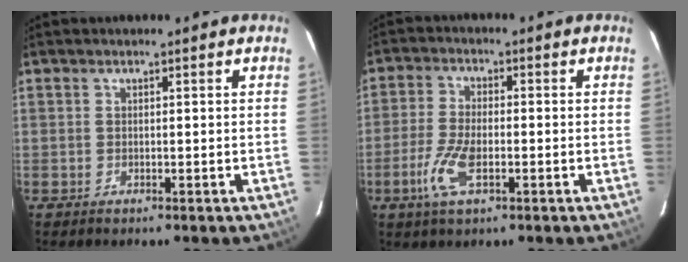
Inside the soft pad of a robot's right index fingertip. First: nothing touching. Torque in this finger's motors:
{"motor_torque": [0.17, 0.03, 0.12, 0.03]}